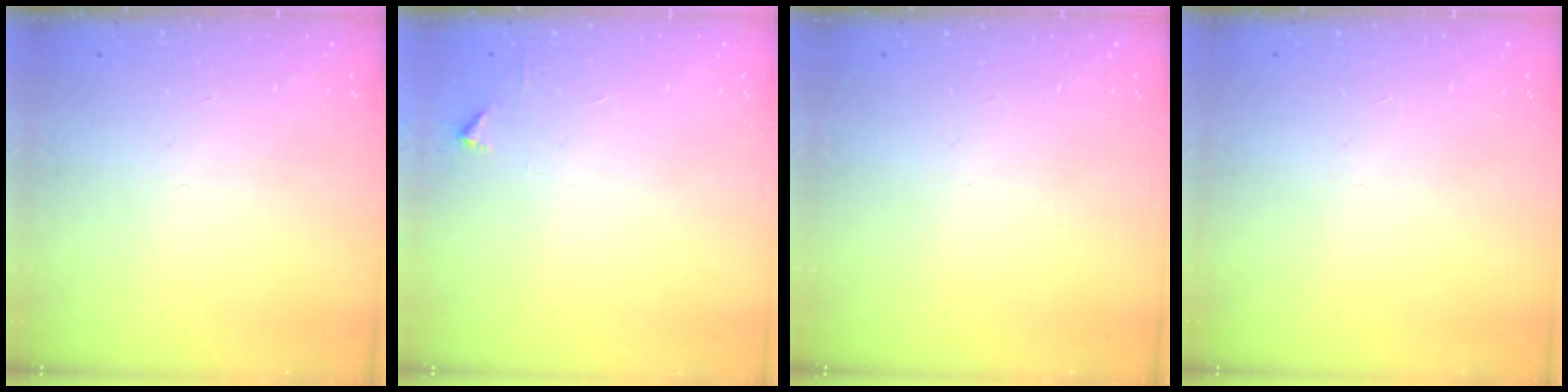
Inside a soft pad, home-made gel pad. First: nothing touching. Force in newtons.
{"total": 2.1, "press": 2.1, "slide": 0.3}
{"total": 0.0}
{"total": 0.0}